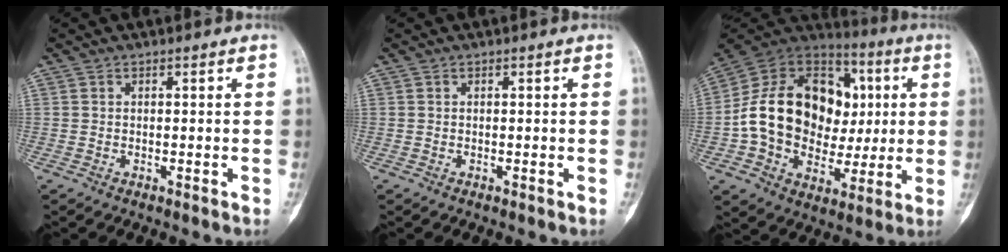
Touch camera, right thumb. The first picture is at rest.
{"total": 0.0}
{"total": 25.2, "force": [1.1, 19.2, 16.2], "torque": [-0.249, 0.038, 0.028]}